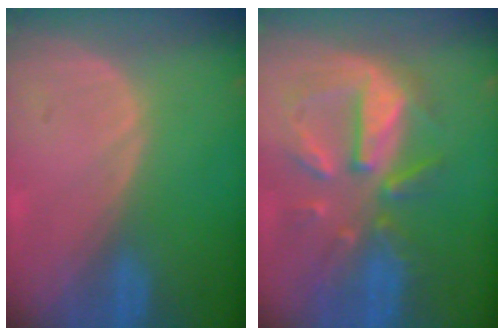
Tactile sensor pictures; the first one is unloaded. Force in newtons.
{"total": 10.3, "press": 9.3, "slide": 4.4}